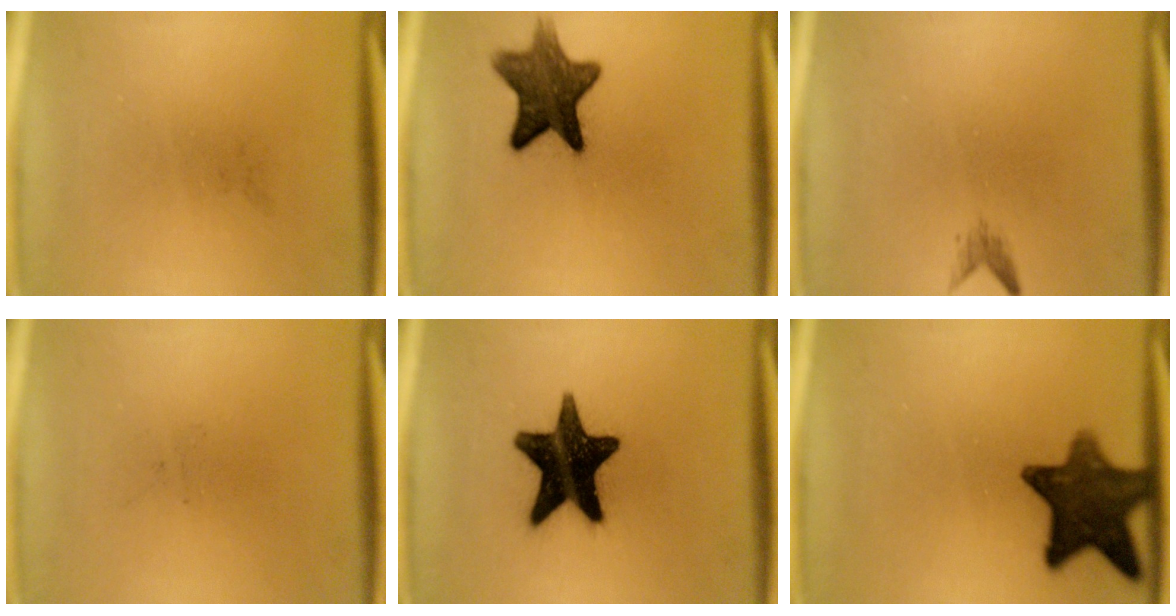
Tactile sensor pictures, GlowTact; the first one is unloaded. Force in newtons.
{"total": 10.7}
{"total": 1.1}
{"total": 0.0}
{"total": 17.4}
{"total": 11.7}